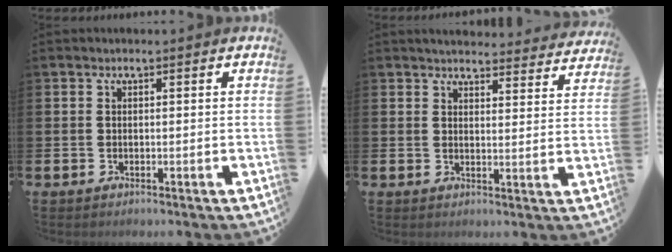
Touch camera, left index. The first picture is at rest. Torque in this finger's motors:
{"motor_torque": [-0.49, -0.91, -0.32, 0.08]}